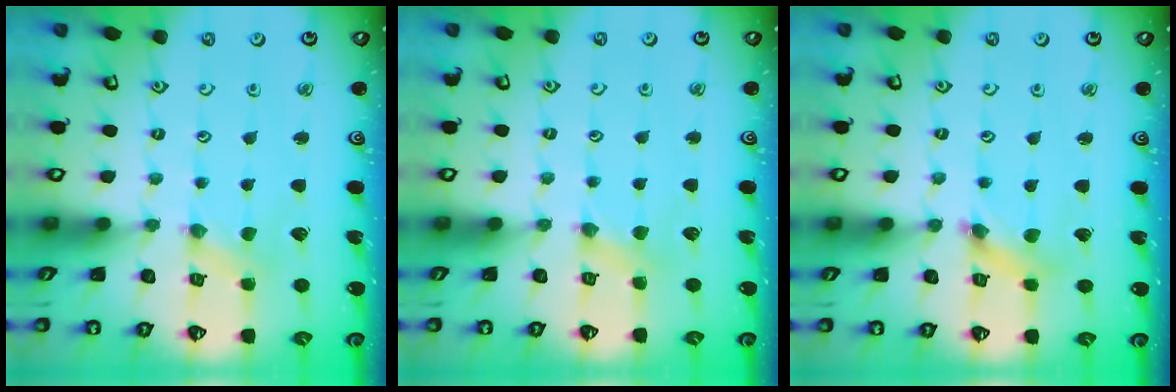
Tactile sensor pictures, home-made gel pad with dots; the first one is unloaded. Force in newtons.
{"total": 2.4, "press": 2.4, "slide": 0.5}
{"total": 3.0, "press": 3.0, "slide": 0.2}